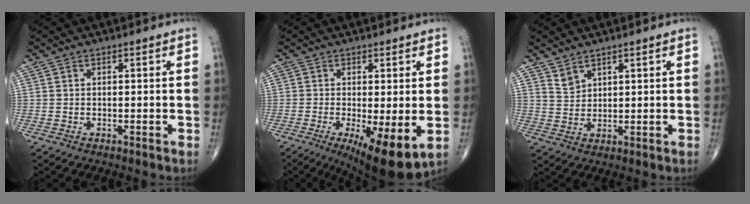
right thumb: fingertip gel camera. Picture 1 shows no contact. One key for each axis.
{"total": 11.1, "fx": -3.0, "fy": 3.2, "fz": 10.2, "tx": -0.158, "ty": -0.025, "tz": -0.040}
{"total": 2.8, "fx": 2.3, "fy": 1.3, "fz": 0.9, "tx": -0.008, "ty": -0.018, "tz": 0.050}